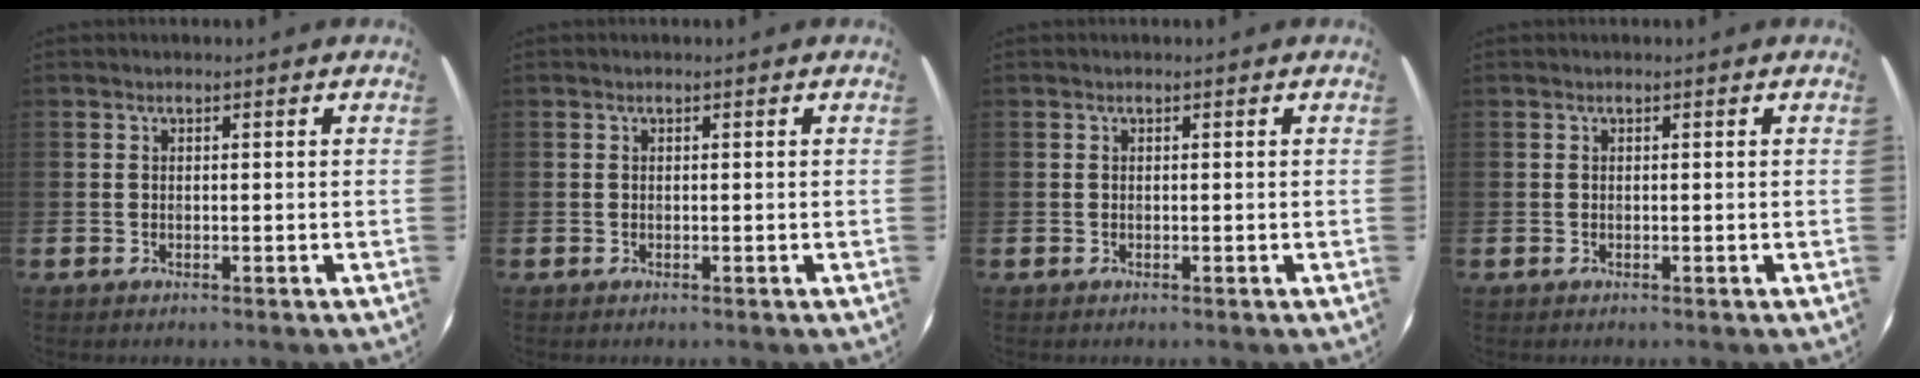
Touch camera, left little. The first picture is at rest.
{"total": 0.0}
{"total": 0.0}
{"total": 0.0}